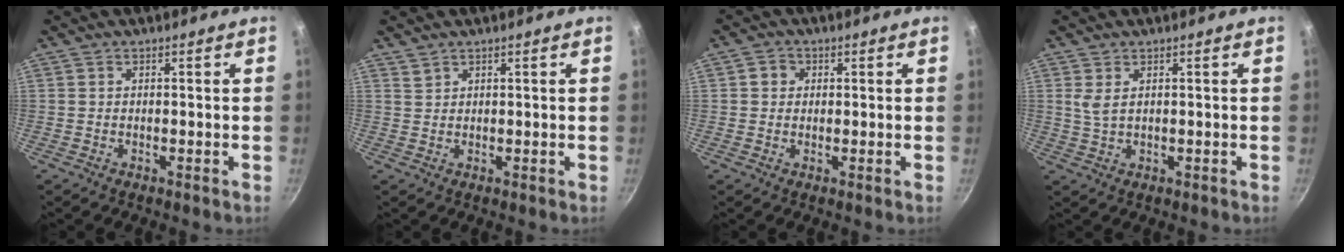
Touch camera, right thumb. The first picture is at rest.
{"total": 1.0, "force": [1.0, 0.4, 0.2], "torque": [0.001, -0.001, 0.022]}
{"total": 2.7, "force": [0.6, 2.4, 1.0], "torque": [-0.002, 0.003, 0.005]}
{"total": 2.0, "force": [0.4, 1.2, 1.6], "torque": [-0.025, -0.001, 0.008]}